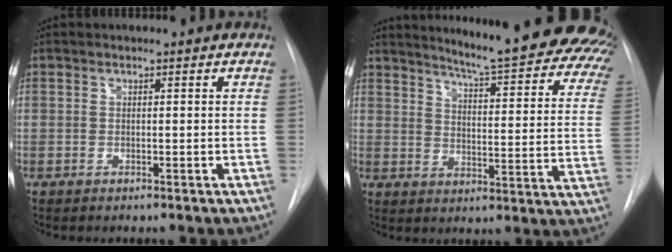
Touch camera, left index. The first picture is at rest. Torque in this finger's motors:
{"motor_torque": [1.03, -1.11, 0.46, 0.12]}